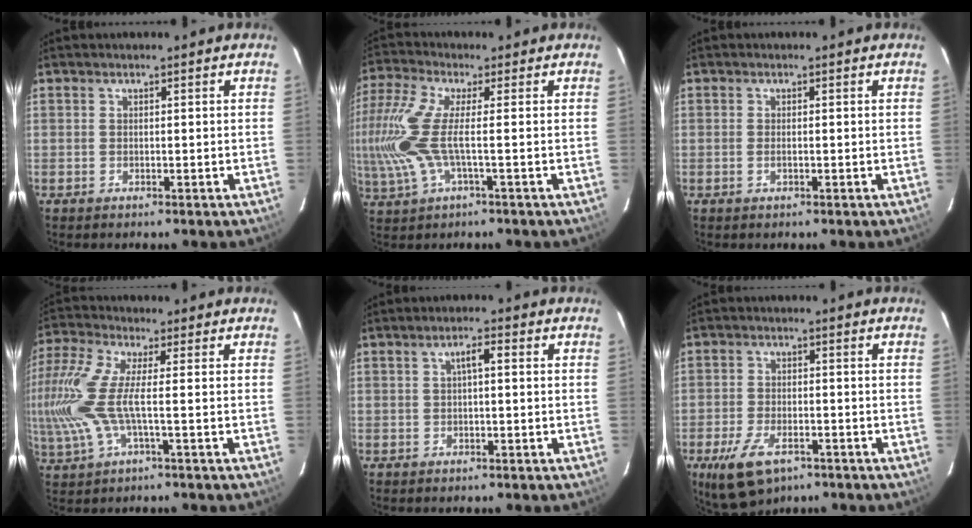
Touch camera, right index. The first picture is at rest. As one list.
[{"total": 12.2, "force": [-1.1, 2.4, 11.9], "torque": [-0.262, -0.004, -0.021]}, {"total": 1.0, "force": [-0.2, 0.4, 0.9], "torque": [-0.019, 0.000, -0.005]}, {"total": 12.7, "force": [-1.3, 2.7, 12.3], "torque": [-0.264, -0.006, -0.025]}, {"total": 2.3, "force": [0.3, 0.5, 2.2], "torque": [-0.042, 0.010, 0.006]}, {"total": 9.5, "force": [-5.6, 4.6, 6.1], "torque": [-0.139, -0.020, -0.094]}]